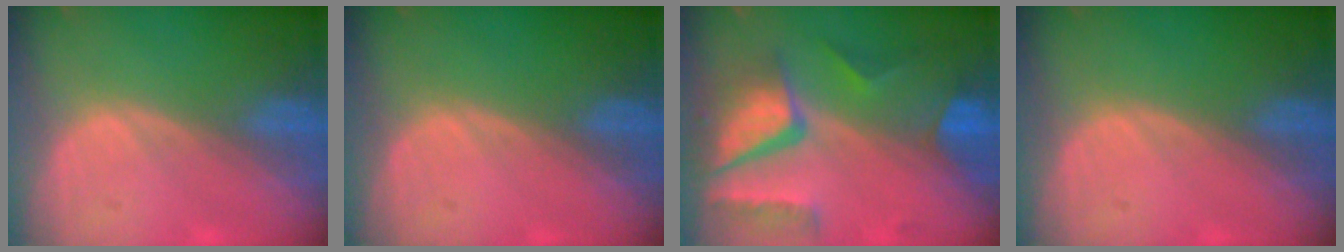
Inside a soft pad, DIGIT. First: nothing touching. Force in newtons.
{"total": 0.0}
{"total": 10.3, "press": 8.8, "slide": 5.4}
{"total": 0.0}